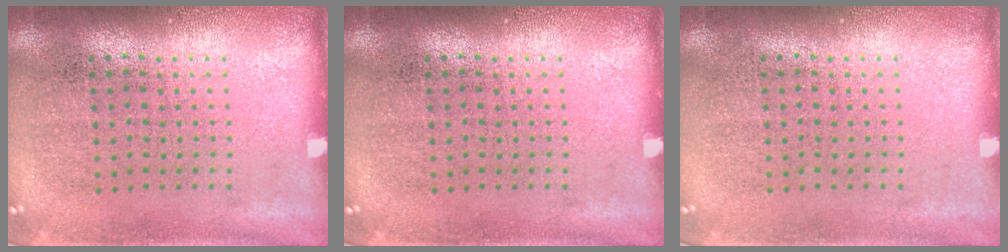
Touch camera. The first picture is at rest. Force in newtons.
{"total": 0.0}
{"total": 0.0}